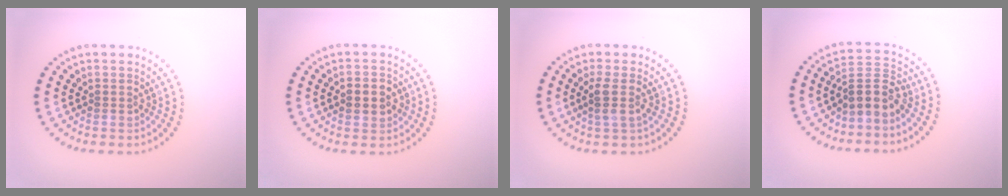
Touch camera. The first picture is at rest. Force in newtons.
{"total": 2.5, "press": 2.4, "slide": 0.2}
{"total": 2.1, "press": 1.8, "slide": 1.1}
{"total": 3.3, "press": 2.8, "slide": 1.7}